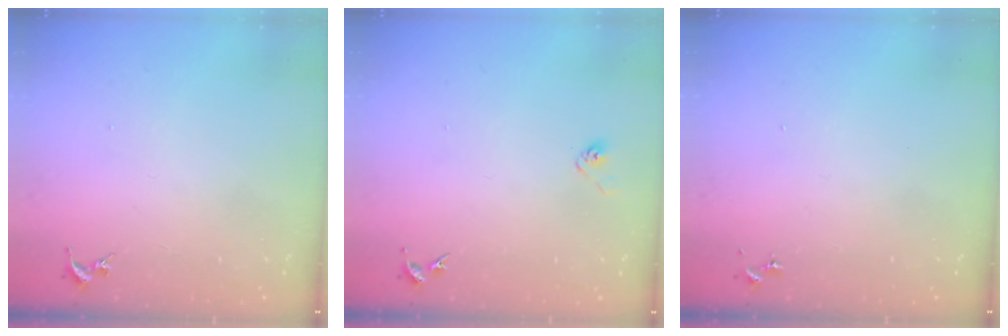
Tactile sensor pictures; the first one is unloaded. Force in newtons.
{"total": 2.8, "press": 2.6, "slide": 1.1}
{"total": 0.0}